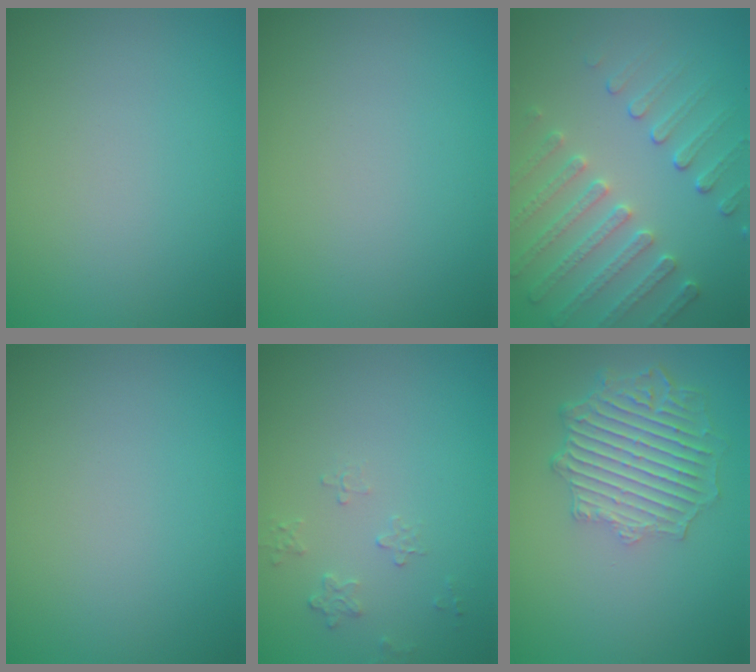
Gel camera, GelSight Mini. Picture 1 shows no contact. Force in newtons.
{"total": 0.0}
{"total": 4.2, "press": 3.6, "slide": 2.1}
{"total": 0.0}
{"total": 1.2, "press": 0.8, "slide": 0.9}
{"total": 6.2, "press": 4.8, "slide": 3.8}